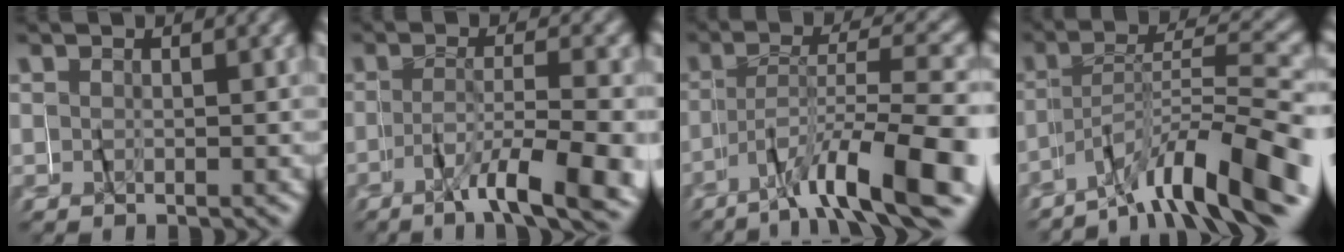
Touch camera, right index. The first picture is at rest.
{"total": 8.5, "force": [-5.6, 1.1, 6.3], "torque": [-0.094, -0.019, -0.085]}
{"total": 8.2, "force": [-5.7, 0.0, 5.9], "torque": [-0.100, -0.007, -0.086]}
{"total": 8.2, "force": [-6.6, -0.2, 4.9], "torque": [-0.086, 0.001, -0.106]}